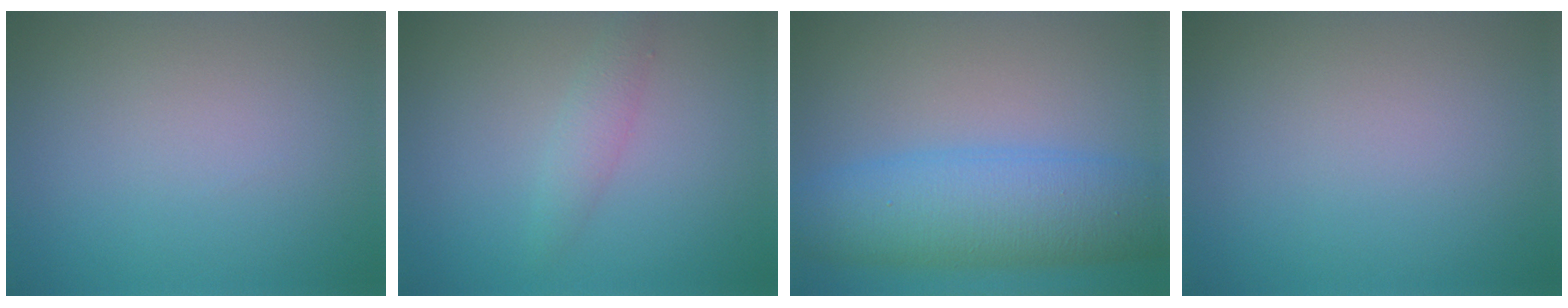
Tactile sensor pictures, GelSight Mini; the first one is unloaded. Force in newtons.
{"total": 1.6, "press": 1.6, "slide": 0.0}
{"total": 8.4, "press": 8.4, "slide": 0.3}
{"total": 0.0}